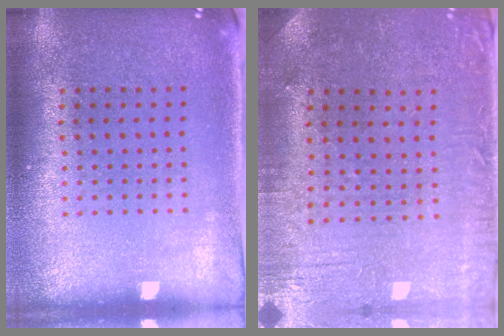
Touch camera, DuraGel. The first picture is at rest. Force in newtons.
{"total": 0.7, "press": 0.6, "slide": 0.4}